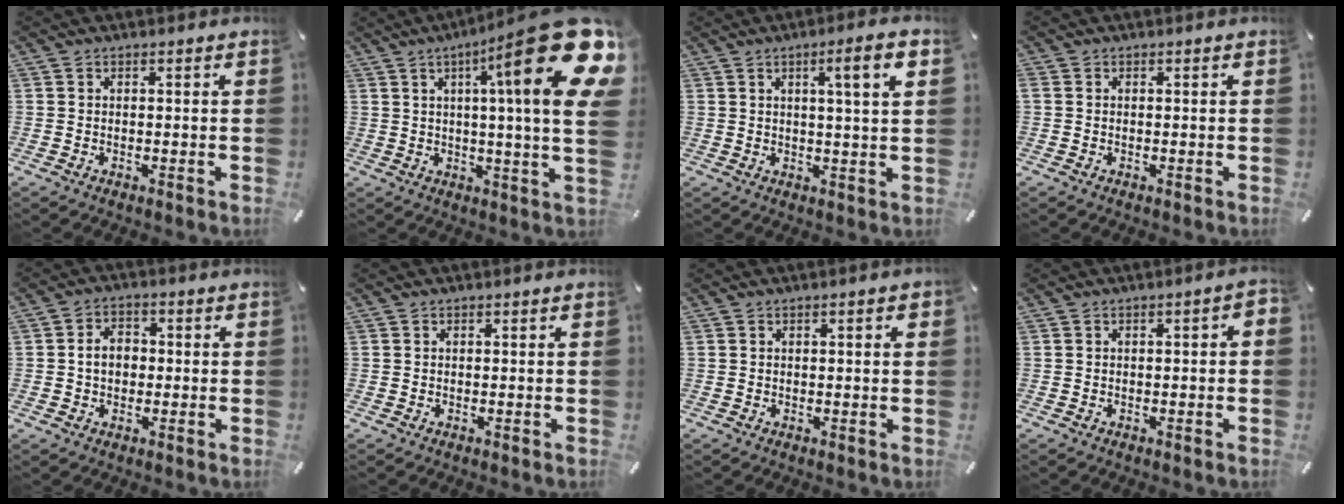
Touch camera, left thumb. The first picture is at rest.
{"total": 28.7, "force": [10.5, 3.9, 26.5], "torque": [-0.384, -0.086, 0.162]}
{"total": 8.1, "force": [3.1, 0.6, 7.5], "torque": [-0.118, -0.006, 0.041]}
{"total": 0.0}
{"total": 4.9, "force": [-0.5, 3.8, 3.0], "torque": [-0.056, 0.005, -0.014]}
{"total": 0.0}
{"total": 1.9, "force": [0.4, 0.3, 1.8], "torque": [-0.025, -0.001, 0.003]}
{"total": 2.0, "force": [-0.6, 0.7, 1.8], "torque": [-0.030, 0.005, -0.012]}